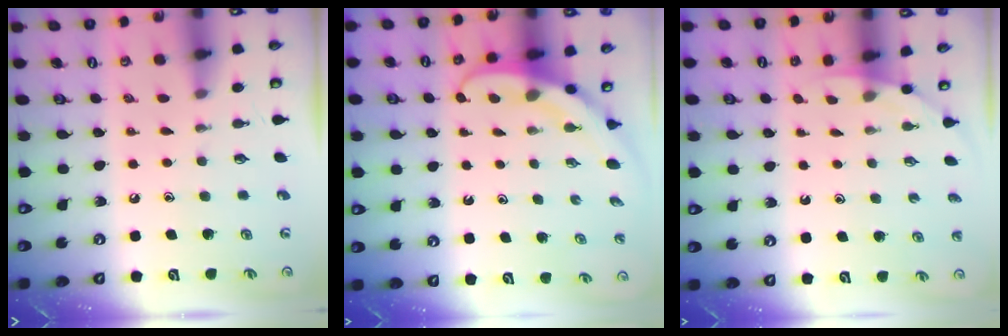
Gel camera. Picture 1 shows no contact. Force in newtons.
{"total": 4.0, "press": 3.9, "slide": 0.3}
{"total": 2.6, "press": 2.6, "slide": 0.1}